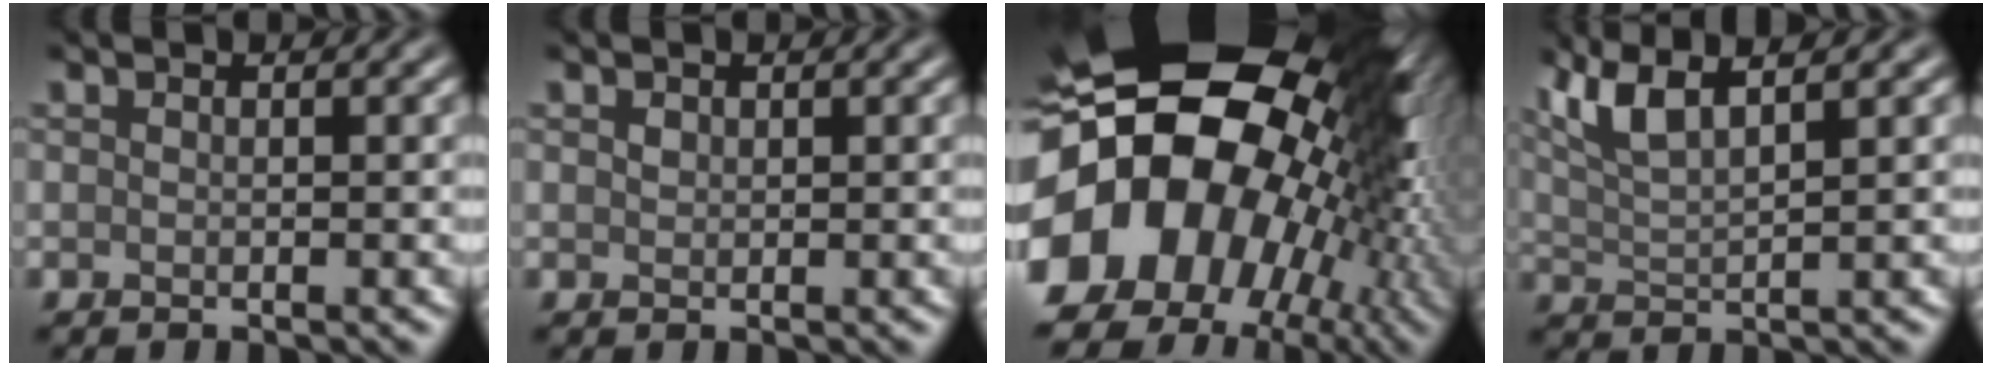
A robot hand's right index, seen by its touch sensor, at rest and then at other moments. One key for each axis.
{"total": 0.6, "fx": 0.3, "fy": 0.4, "fz": 0.3, "tx": -0.009, "ty": 0.000, "tz": 0.004}
{"total": 20.4, "fx": -0.9, "fy": 15.0, "fz": 13.9, "tx": -0.259, "ty": -0.015, "tz": 0.005}
{"total": 4.6, "fx": 2.7, "fy": 1.2, "fz": 3.5, "tx": -0.071, "ty": 0.016, "tz": 0.051}